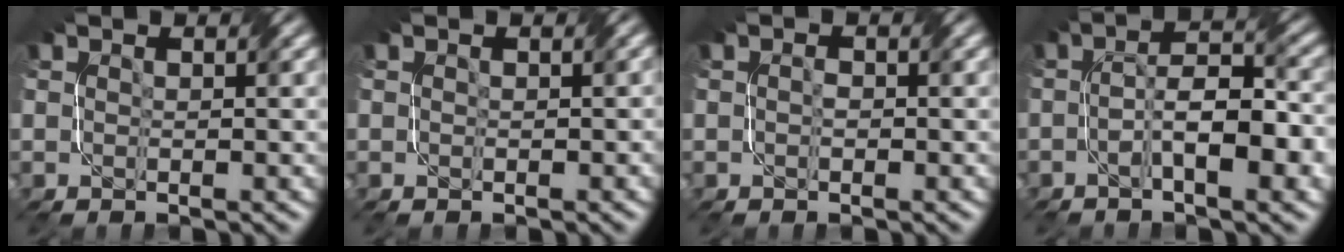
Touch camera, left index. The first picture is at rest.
{"total": 0.0}
{"total": 0.7, "force": [-0.3, 0.4, 0.5], "torque": [-0.008, 0.001, -0.005]}
{"total": 6.3, "force": [-1.9, 1.9, 5.7], "torque": [-0.094, 0.007, -0.033]}